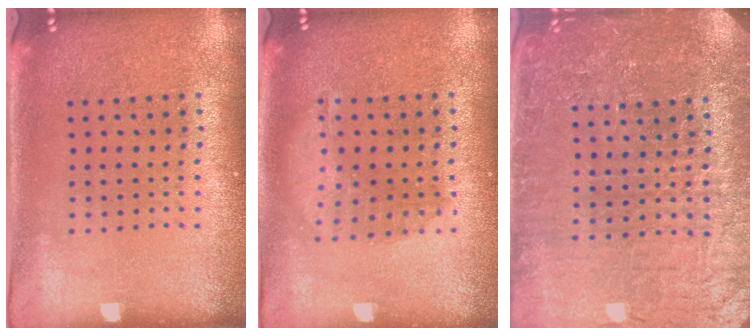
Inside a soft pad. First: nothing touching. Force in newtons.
{"total": 1.3, "press": 1.3, "slide": 0.4}
{"total": 4.4, "press": 4.2, "slide": 1.3}